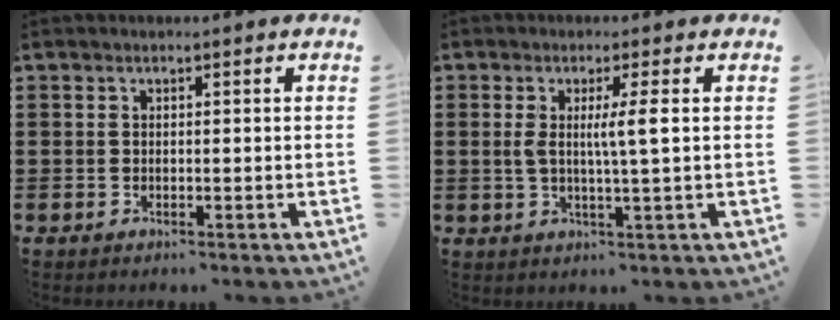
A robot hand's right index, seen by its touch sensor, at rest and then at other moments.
{"total": 4.6, "force": [0.6, 0.0, 4.6], "torque": [-0.087, -0.005, 0.005]}